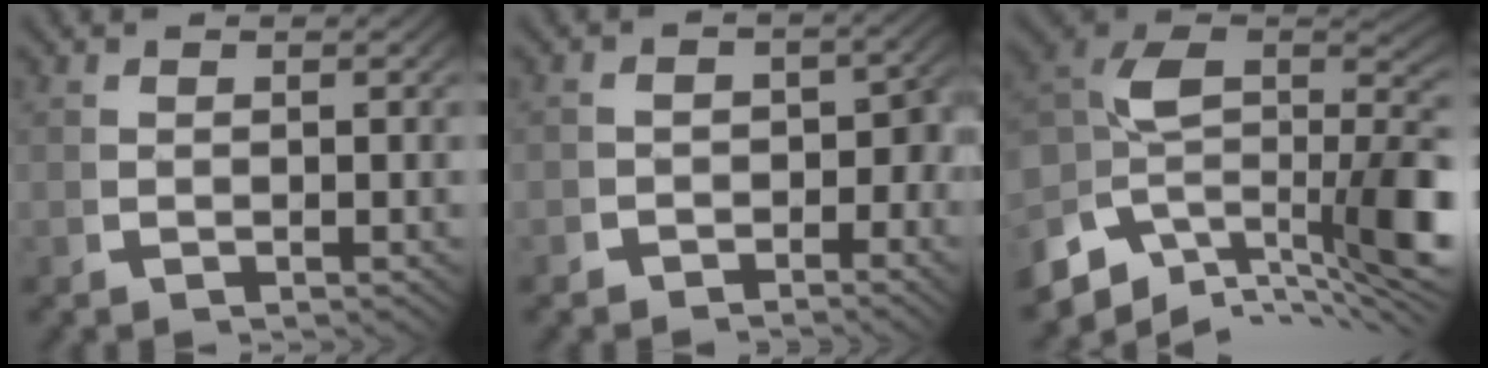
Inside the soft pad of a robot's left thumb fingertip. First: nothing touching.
{"total": 3.2, "force": [-1.9, 2.3, 1.1], "torque": [-0.006, -0.014, -0.028]}
{"total": 15.8, "force": [-2.2, 10.8, 11.3], "torque": [-0.234, -0.052, -0.010]}